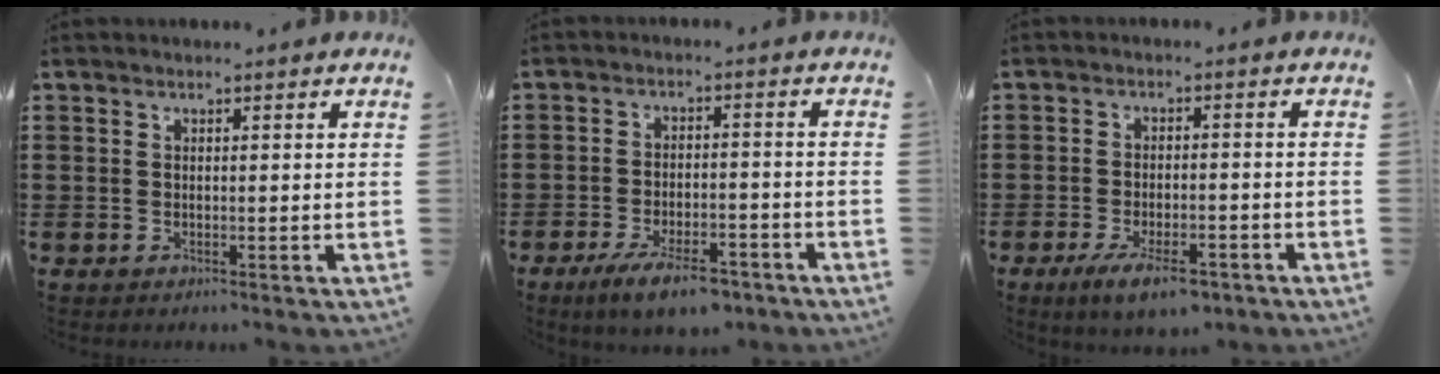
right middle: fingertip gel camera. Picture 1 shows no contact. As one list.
[{"total": 6.6, "force": [-5.0, 1.6, 4.0], "torque": [-0.074, 0.001, -0.089]}, {"total": 5.4, "force": [-3.7, 1.5, 3.6], "torque": [-0.069, -0.001, -0.068]}]